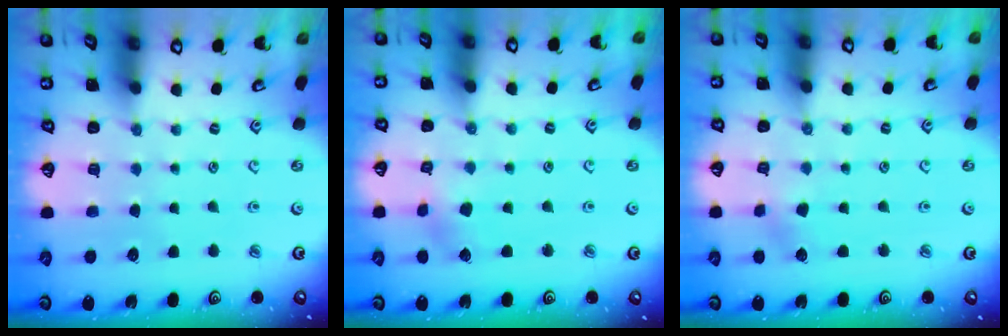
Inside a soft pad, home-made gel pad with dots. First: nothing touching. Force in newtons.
{"total": 2.8, "press": 2.7, "slide": 0.8}
{"total": 2.0, "press": 1.9, "slide": 0.3}